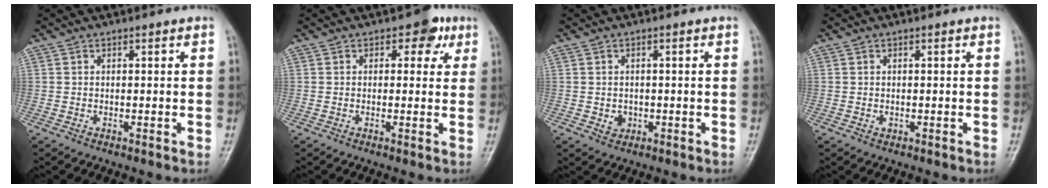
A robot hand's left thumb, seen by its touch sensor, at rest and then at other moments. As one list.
[{"total": 4.3, "force": [1.8, 2.8, 2.7], "torque": [-0.002, 0.000, 0.012]}, {"total": 2.1, "force": [-0.4, 1.8, 0.9], "torque": [-0.004, 0.003, -0.001]}, {"total": 0.6, "force": [-0.1, 0.5, 0.4], "torque": [-0.003, 0.000, 0.001]}]